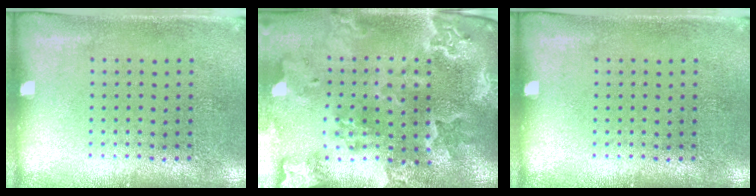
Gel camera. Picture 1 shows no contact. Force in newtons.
{"total": 4.5, "press": 3.7, "slide": 2.7}
{"total": 0.0}